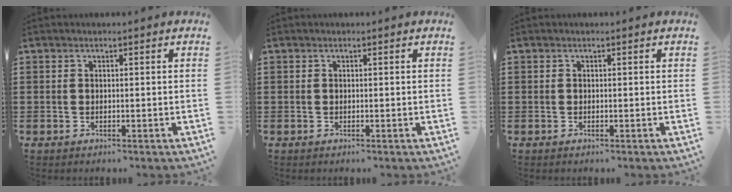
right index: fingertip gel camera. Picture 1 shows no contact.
{"total": 0.0}
{"total": 0.0}